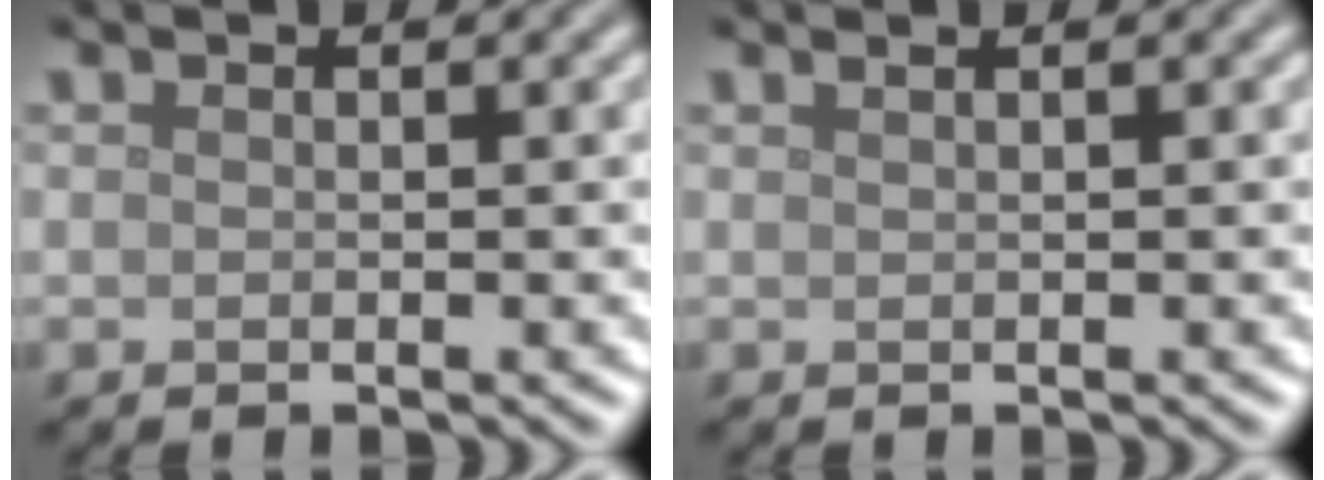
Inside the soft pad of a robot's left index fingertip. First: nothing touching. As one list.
[{"total": 1.0, "force": [0.6, 0.4, 0.6], "torque": [-0.005, -0.001, 0.004]}]